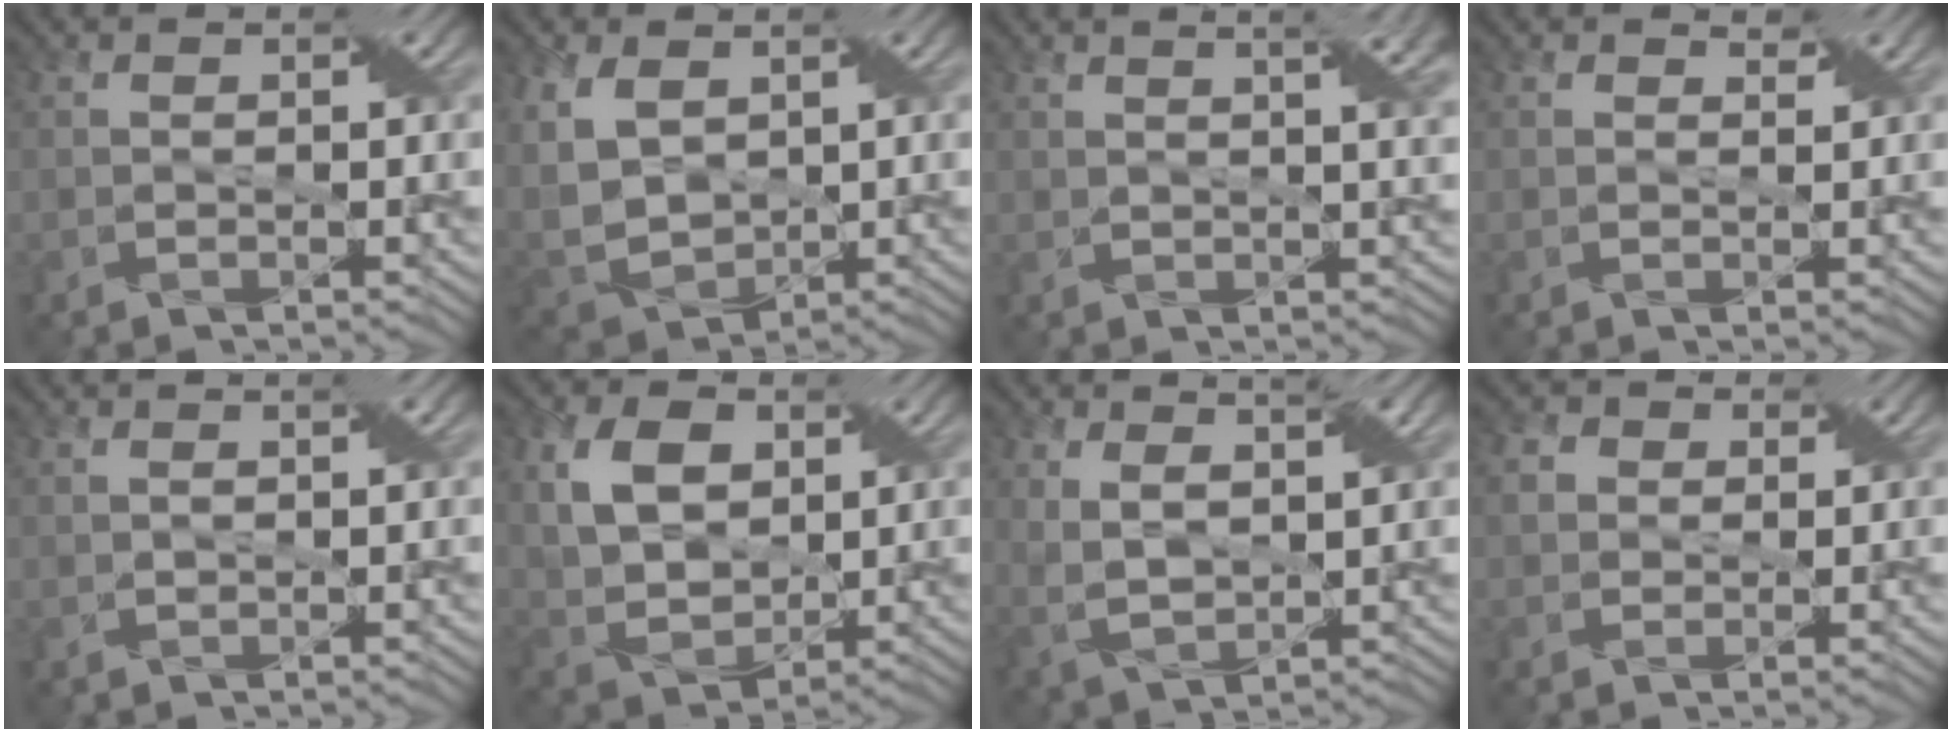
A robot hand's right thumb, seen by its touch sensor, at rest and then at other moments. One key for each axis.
{"total": 9.5, "fx": 2.9, "fy": 6.4, "fz": 6.4, "tx": -0.182, "ty": -0.002, "tz": 0.059}
{"total": 6.9, "fx": 3.6, "fy": 1.9, "fz": 5.6, "tx": -0.059, "ty": 0.026, "tz": 0.032}
{"total": 1.0, "fx": 0.9, "fy": 0.2, "fz": 0.2, "tx": -0.008, "ty": -0.001, "tz": 0.016}
{"total": 0.8, "fx": 0.5, "fy": 0.1, "fz": 0.7, "tx": -0.016, "ty": 0.004, "tz": 0.009}
{"total": 9.4, "fx": 2.7, "fy": 6.4, "fz": 6.3, "tx": -0.153, "ty": 0.002, "tz": 0.052}
{"total": 5.7, "fx": 2.4, "fy": 2.5, "fz": 4.6, "tx": -0.109, "ty": 0.001, "tz": 0.045}
{"total": 3.5, "fx": 1.0, "fy": 3.1, "fz": 1.2, "tx": -0.038, "ty": 0.004, "tz": 0.000}